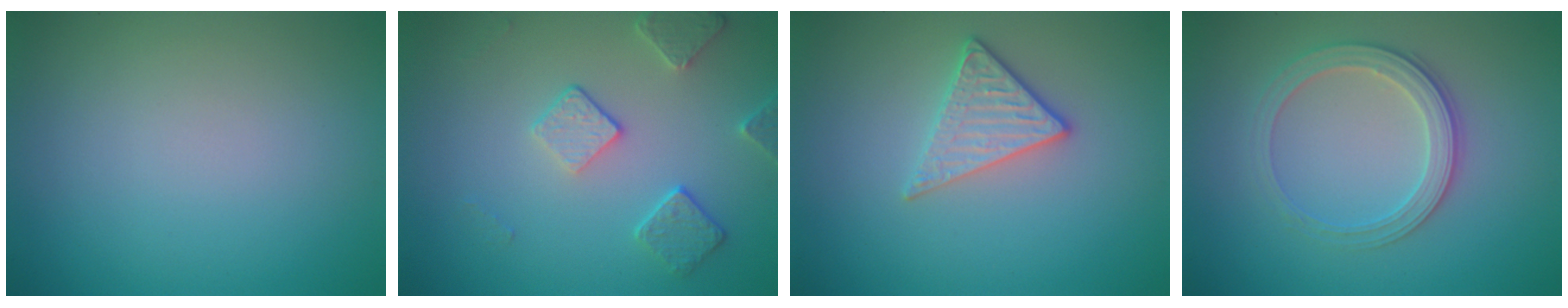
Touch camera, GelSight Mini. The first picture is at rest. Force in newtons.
{"total": 3.0, "press": 2.7, "slide": 1.4}
{"total": 2.9, "press": 2.6, "slide": 1.3}
{"total": 2.9, "press": 2.8, "slide": 0.7}